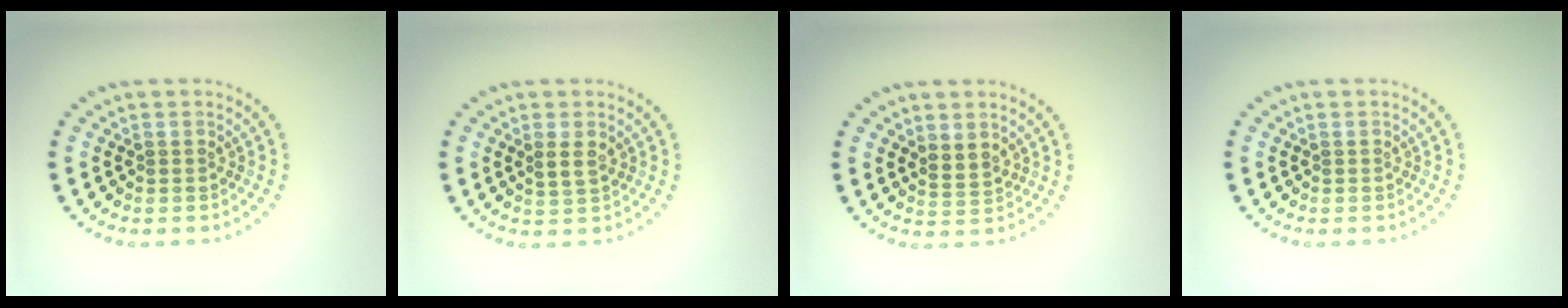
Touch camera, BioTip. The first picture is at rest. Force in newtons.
{"total": 1.4, "press": 1.2, "slide": 0.6}
{"total": 1.7, "press": 1.3, "slide": 1.1}
{"total": 0.0}